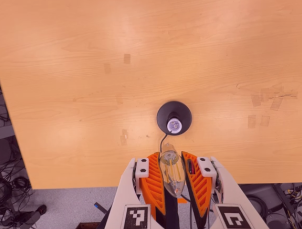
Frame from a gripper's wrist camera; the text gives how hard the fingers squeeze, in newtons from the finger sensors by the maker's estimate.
{"total": 20.4, "left": 22.3, "right": 18.6}